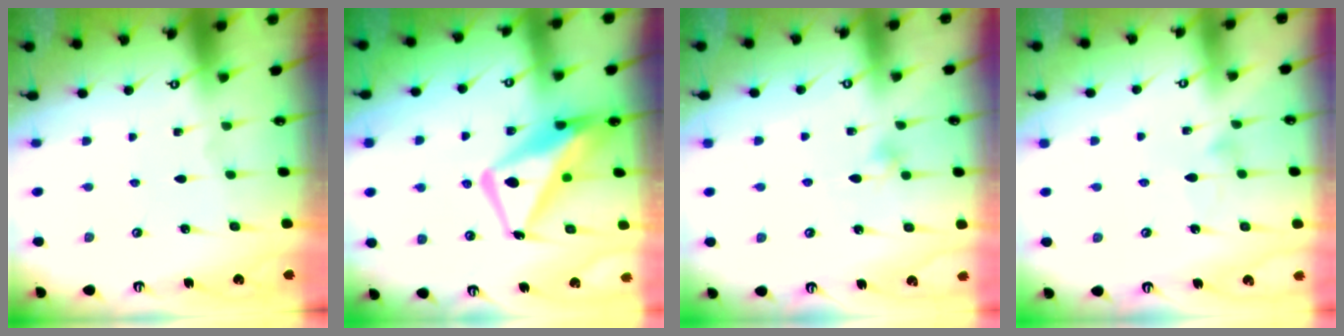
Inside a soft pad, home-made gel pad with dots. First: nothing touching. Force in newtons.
{"total": 13.9, "press": 13.8, "slide": 2.2}
{"total": 5.5, "press": 5.3, "slide": 1.5}
{"total": 4.5, "press": 4.5, "slide": 0.3}